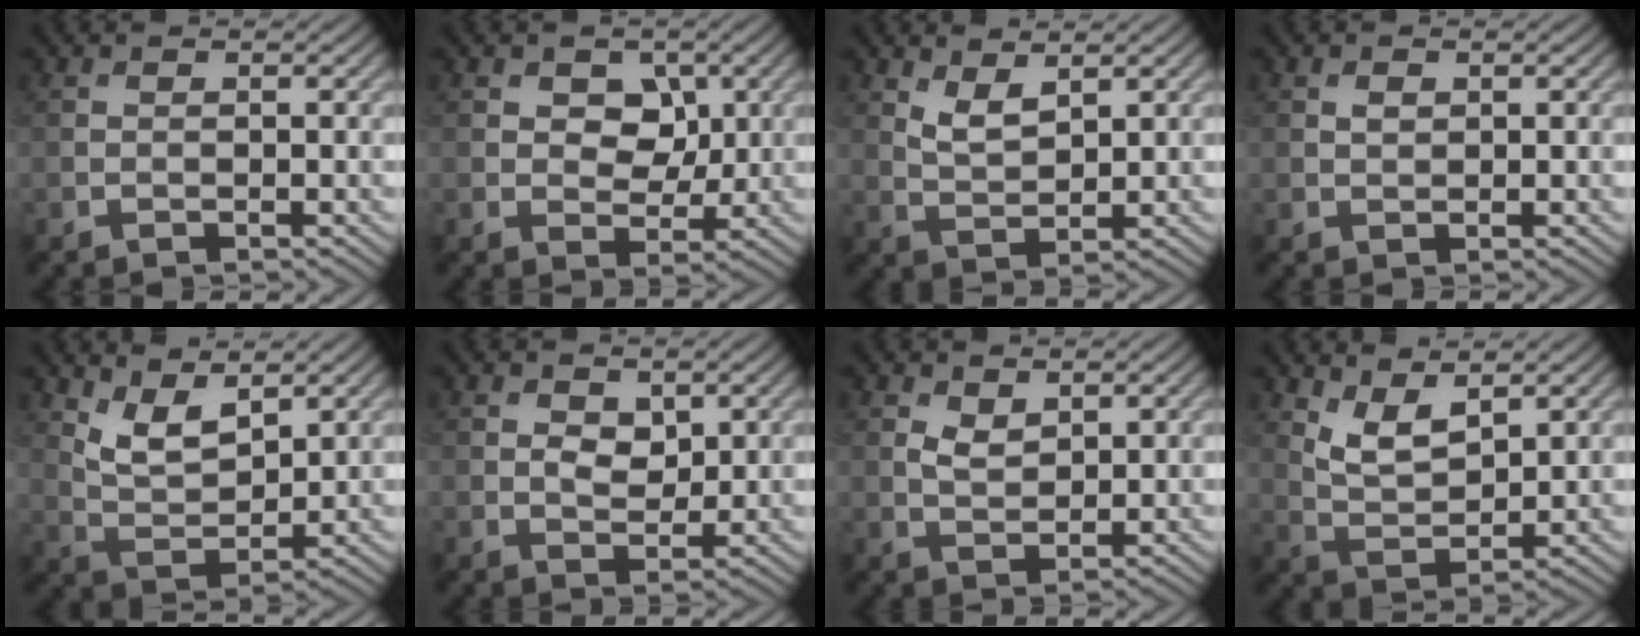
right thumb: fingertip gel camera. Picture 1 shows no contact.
{"total": 4.8, "force": [1.4, 3.4, 3.0], "torque": [-0.045, -0.007, 0.012]}
{"total": 3.2, "force": [2.0, 1.4, 2.1], "torque": [-0.049, -0.010, 0.046]}
{"total": 1.0, "force": [0.4, 0.6, 0.6], "torque": [-0.012, -0.001, 0.008]}
{"total": 5.7, "force": [3.6, 2.5, 3.7], "torque": [-0.083, -0.012, 0.073]}
{"total": 2.9, "force": [1.0, 1.9, 1.9], "torque": [-0.040, -0.006, 0.017]}
{"total": 2.5, "force": [1.2, 1.5, 1.6], "torque": [-0.038, -0.004, 0.027]}
{"total": 5.0, "force": [3.2, 2.2, 3.3], "torque": [-0.077, -0.011, 0.066]}